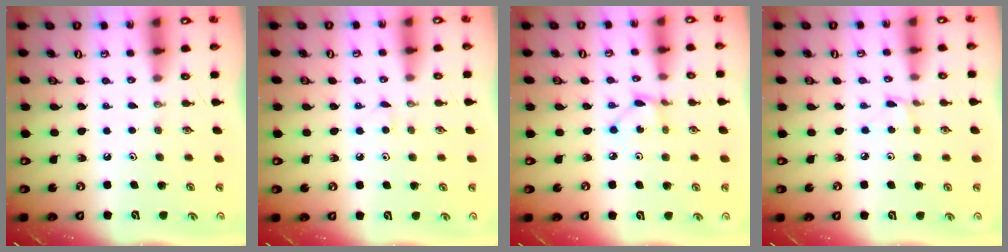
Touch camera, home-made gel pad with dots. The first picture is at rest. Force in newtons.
{"total": 3.5, "press": 3.5, "slide": 0.3}
{"total": 2.4, "press": 2.4, "slide": 0.2}
{"total": 1.6, "press": 1.6, "slide": 0.2}